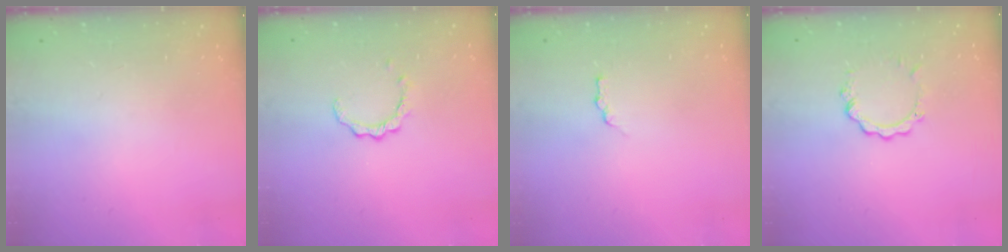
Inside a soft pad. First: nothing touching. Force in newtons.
{"total": 2.6, "press": 2.5, "slide": 0.3}
{"total": 3.4, "press": 3.3, "slide": 0.5}
{"total": 4.0, "press": 4.0, "slide": 0.4}